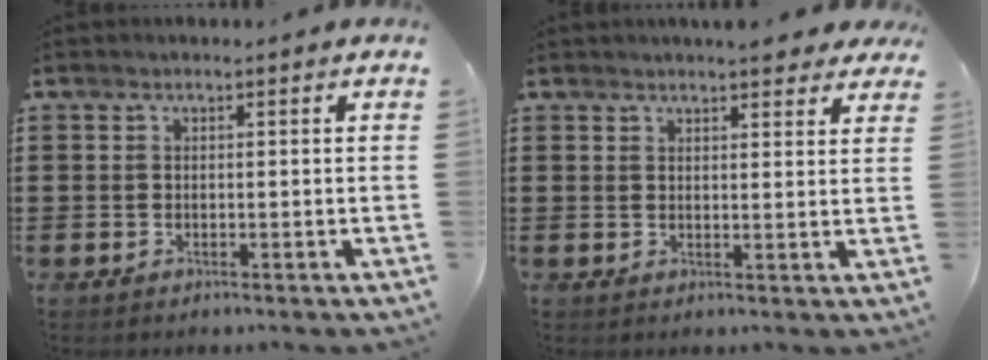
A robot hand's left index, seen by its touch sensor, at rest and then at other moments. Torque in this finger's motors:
{"motor_torque": [2.14, 0.00, 0.37, 0.09]}